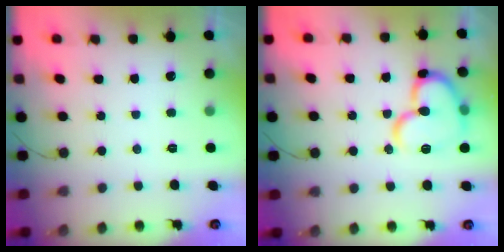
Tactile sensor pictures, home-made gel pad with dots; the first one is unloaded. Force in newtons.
{"total": 15.6, "press": 15.6, "slide": 1.5}